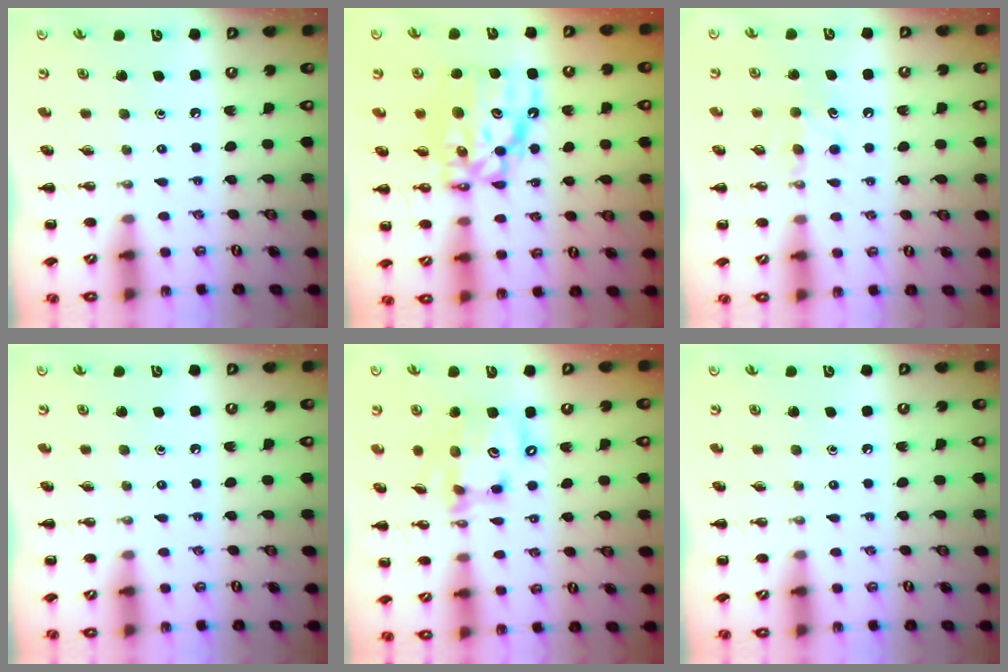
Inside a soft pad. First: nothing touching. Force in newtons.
{"total": 11.3, "press": 10.8, "slide": 3.3}
{"total": 6.5, "press": 6.3, "slide": 1.7}
{"total": 0.0}
{"total": 14.4, "press": 14.0, "slide": 3.1}
{"total": 0.0}